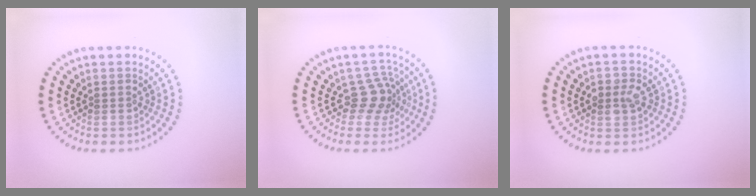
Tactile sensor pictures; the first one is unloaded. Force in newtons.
{"total": 2.9, "press": 2.1, "slide": 1.9}
{"total": 2.0, "press": 2.0, "slide": 0.2}